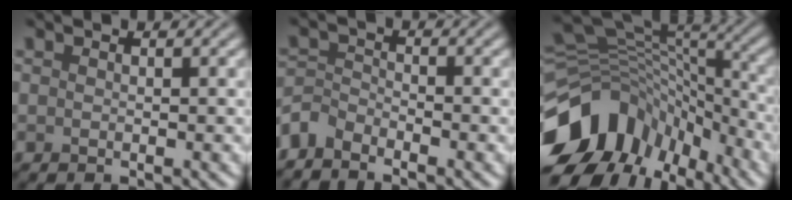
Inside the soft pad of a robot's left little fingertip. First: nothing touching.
{"total": 2.6, "force": [-2.4, 0.8, 0.5], "torque": [-0.011, -0.001, -0.060]}
{"total": 13.5, "force": [-6.7, 9.1, 7.4], "torque": [-0.154, 0.015, -0.112]}